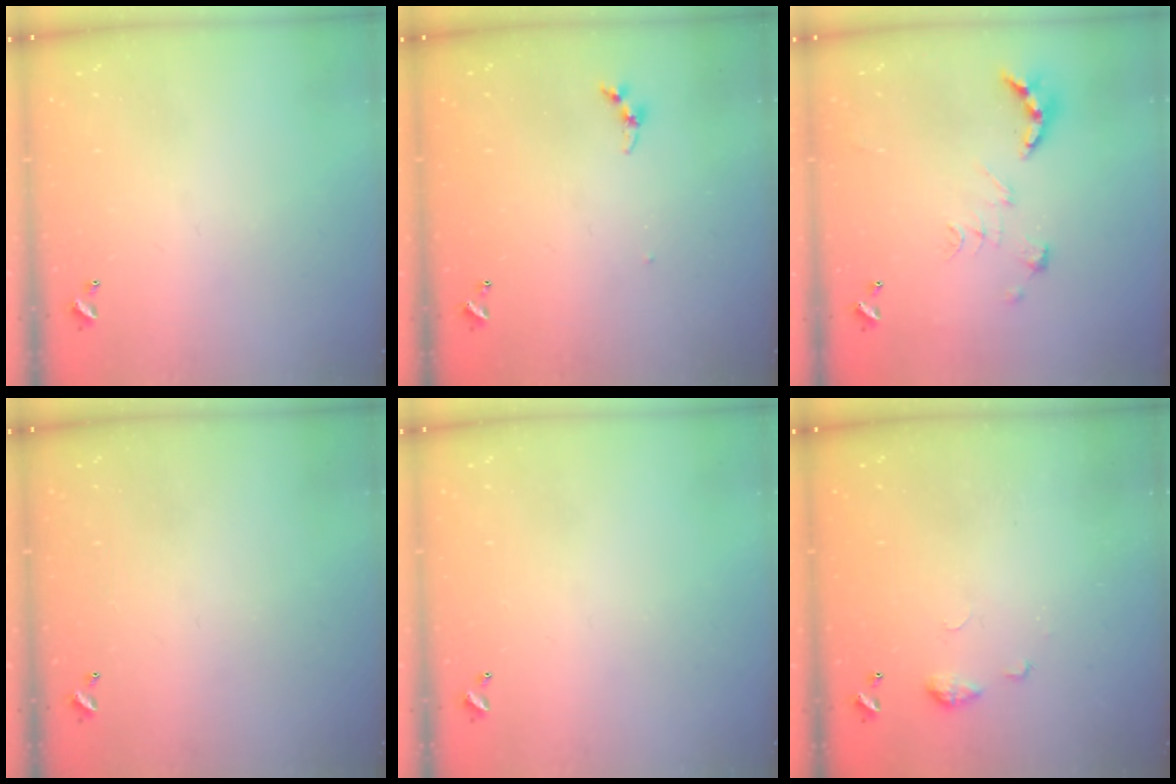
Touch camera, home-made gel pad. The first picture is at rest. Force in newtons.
{"total": 3.4, "press": 3.4, "slide": 0.3}
{"total": 2.4, "press": 1.9, "slide": 1.5}
{"total": 0.0}
{"total": 0.0}
{"total": 5.4, "press": 5.3, "slide": 0.7}